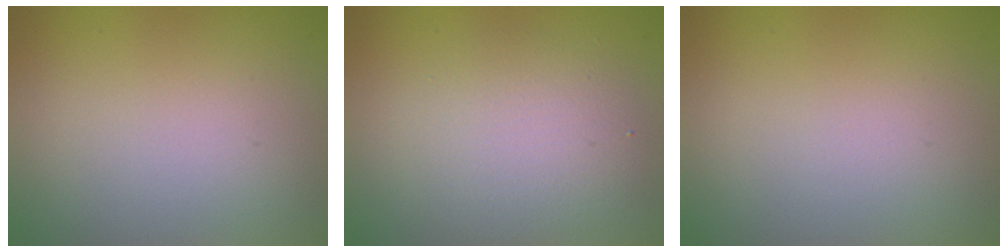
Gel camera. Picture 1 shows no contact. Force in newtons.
{"total": 3.8, "press": 3.8, "slide": 0.3}
{"total": 0.0}